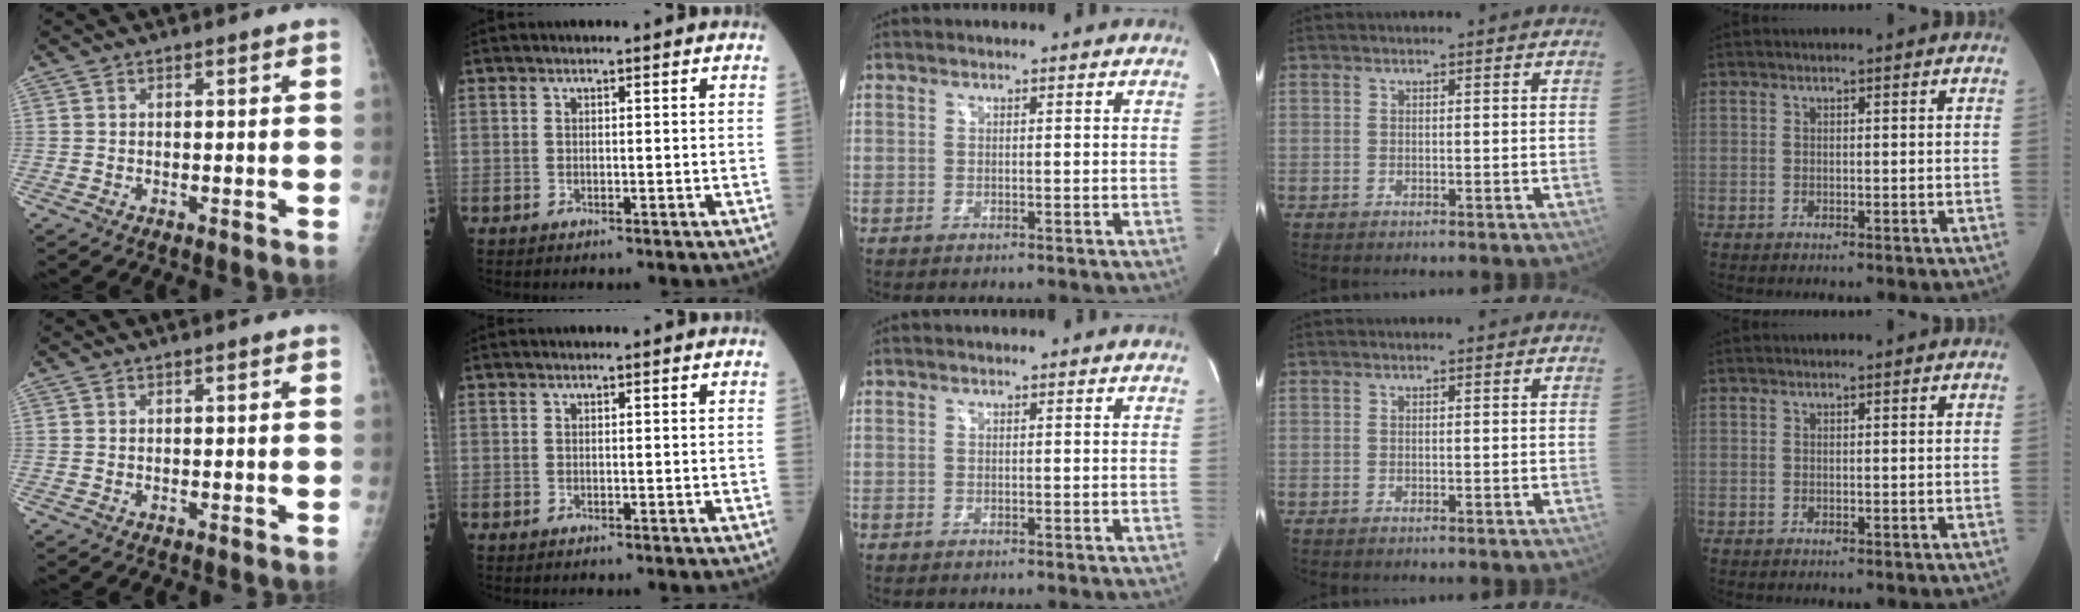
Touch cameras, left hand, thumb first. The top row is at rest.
{}